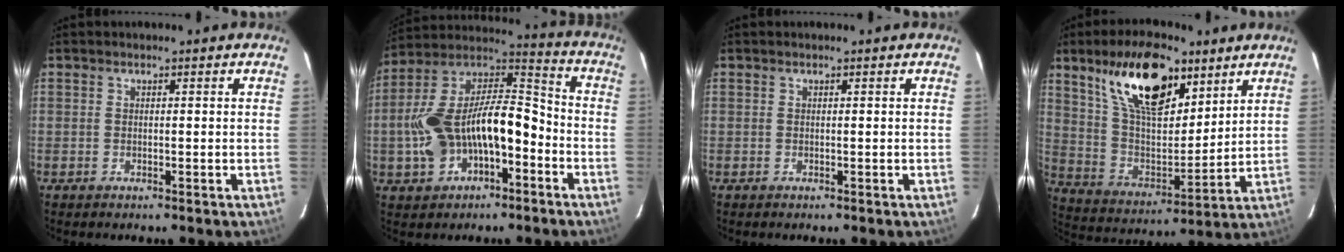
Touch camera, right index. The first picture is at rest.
{"total": 19.2, "force": [-6.1, 10.5, 14.8], "torque": [-0.299, 0.021, -0.100]}
{"total": 0.0}
{"total": 19.7, "force": [11.3, 8.7, 13.6], "torque": [-0.251, 0.018, 0.213]}